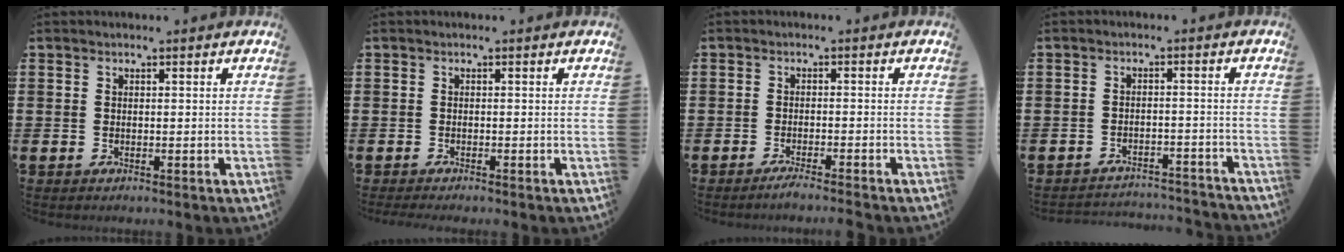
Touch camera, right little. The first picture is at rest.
{"total": 0.5, "force": [-0.5, 0.0, 0.2], "torque": [-0.004, -0.003, -0.010]}
{"total": 1.7, "force": [-1.5, -0.2, 0.9], "torque": [-0.011, 0.001, -0.028]}
{"total": 2.7, "force": [-2.7, 0.0, -0.1], "torque": [-0.004, 0.003, -0.058]}